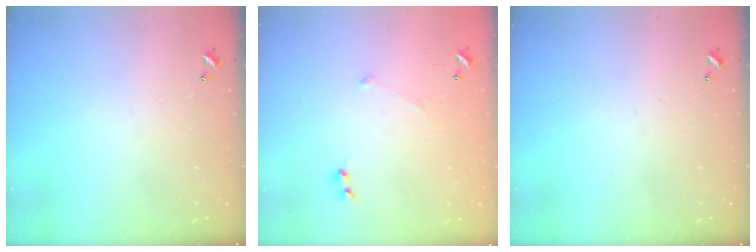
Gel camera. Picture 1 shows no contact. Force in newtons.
{"total": 4.8, "press": 4.7, "slide": 0.8}
{"total": 0.0}